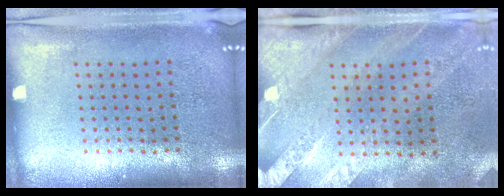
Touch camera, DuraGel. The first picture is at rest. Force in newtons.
{"total": 2.5, "press": 2.1, "slide": 1.3}